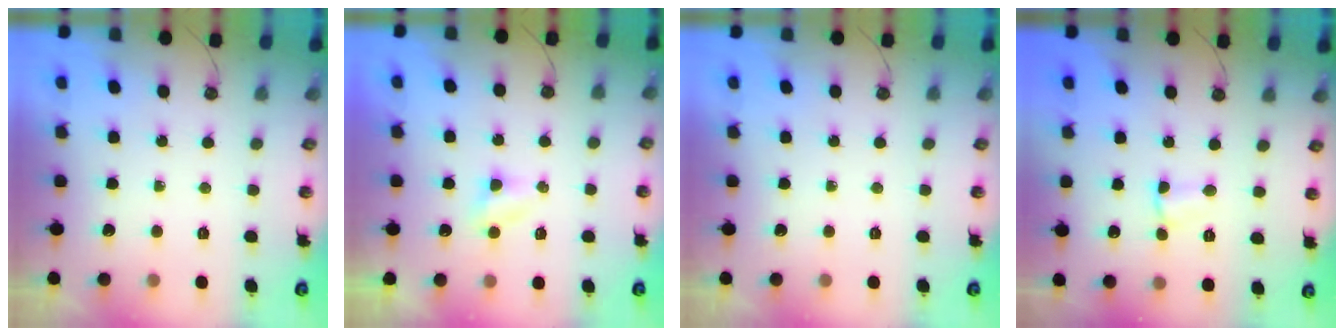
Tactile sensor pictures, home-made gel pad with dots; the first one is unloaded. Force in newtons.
{"total": 3.3, "press": 3.3, "slide": 0.4}
{"total": 0.0}
{"total": 3.0, "press": 1.2, "slide": 2.7}